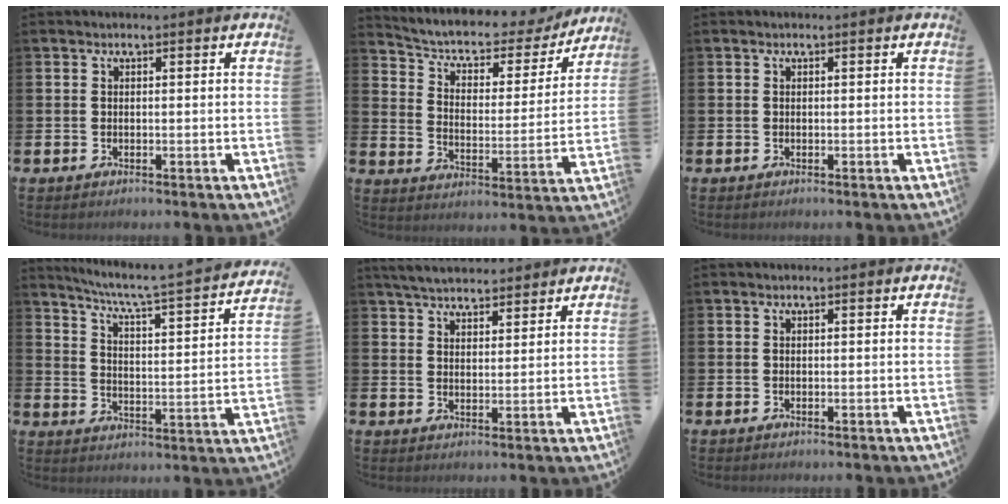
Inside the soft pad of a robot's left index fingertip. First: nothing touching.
{"total": 5.9, "force": [5.0, 2.6, 1.9], "torque": [-0.060, -0.037, 0.077]}
{"total": 0.0}
{"total": 5.3, "force": [4.6, 0.0, 2.5], "torque": [-0.071, -0.044, 0.068]}
{"total": 4.8, "force": [4.7, 1.0, 0.7], "torque": [-0.024, -0.017, 0.085]}
{"total": 0.0}